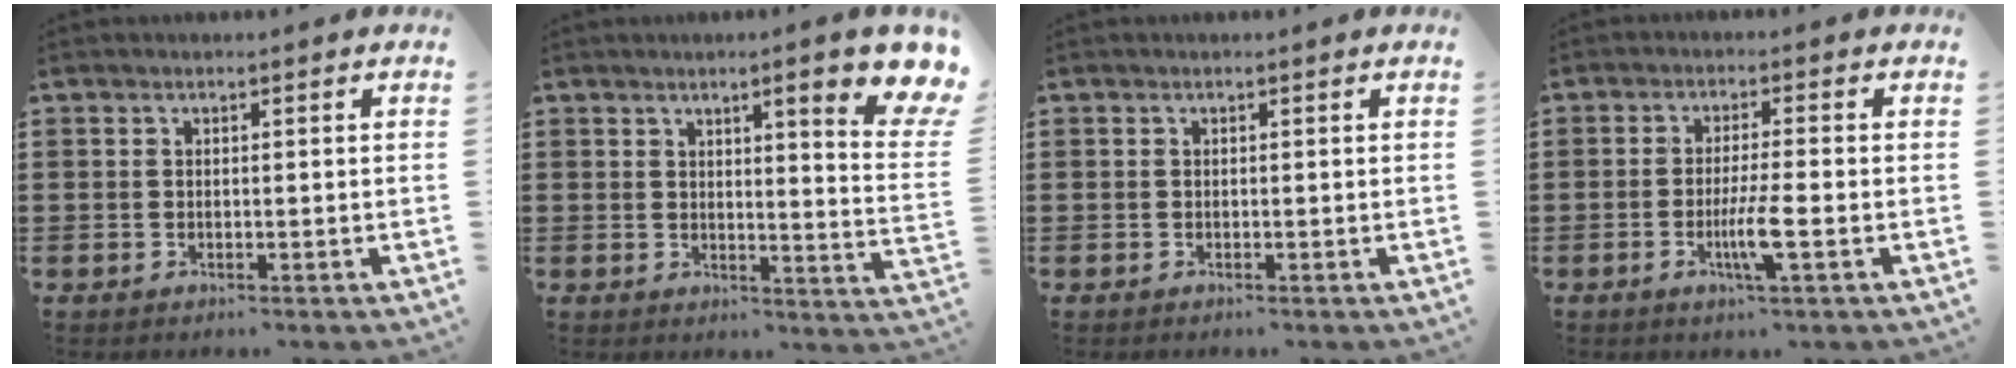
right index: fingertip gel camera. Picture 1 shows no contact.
{"total": 7.6, "force": [4.0, 1.3, 6.3], "torque": [-0.093, -0.027, 0.057]}
{"total": 0.0}
{"total": 5.3, "force": [-1.8, 0.2, 5.0], "torque": [-0.097, -0.018, -0.033]}